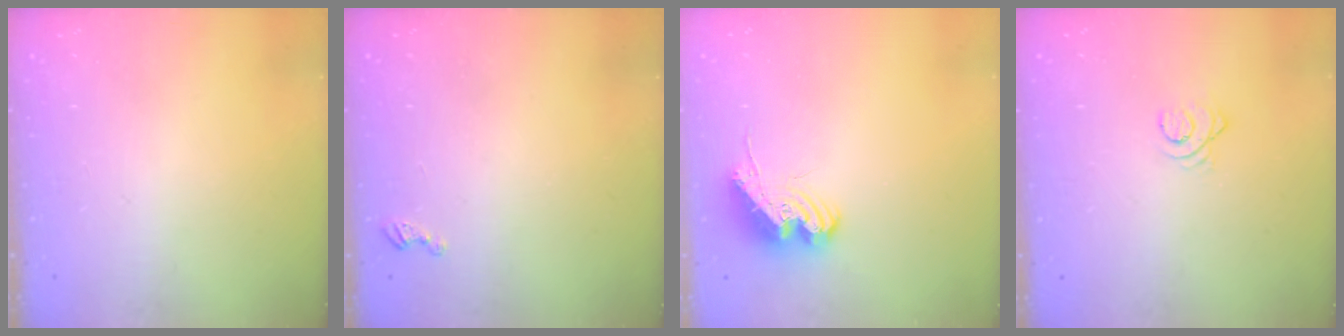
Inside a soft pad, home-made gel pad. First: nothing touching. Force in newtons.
{"total": 2.8, "press": 2.8, "slide": 0.4}
{"total": 11.9, "press": 11.8, "slide": 0.9}
{"total": 2.6, "press": 2.6, "slide": 0.3}